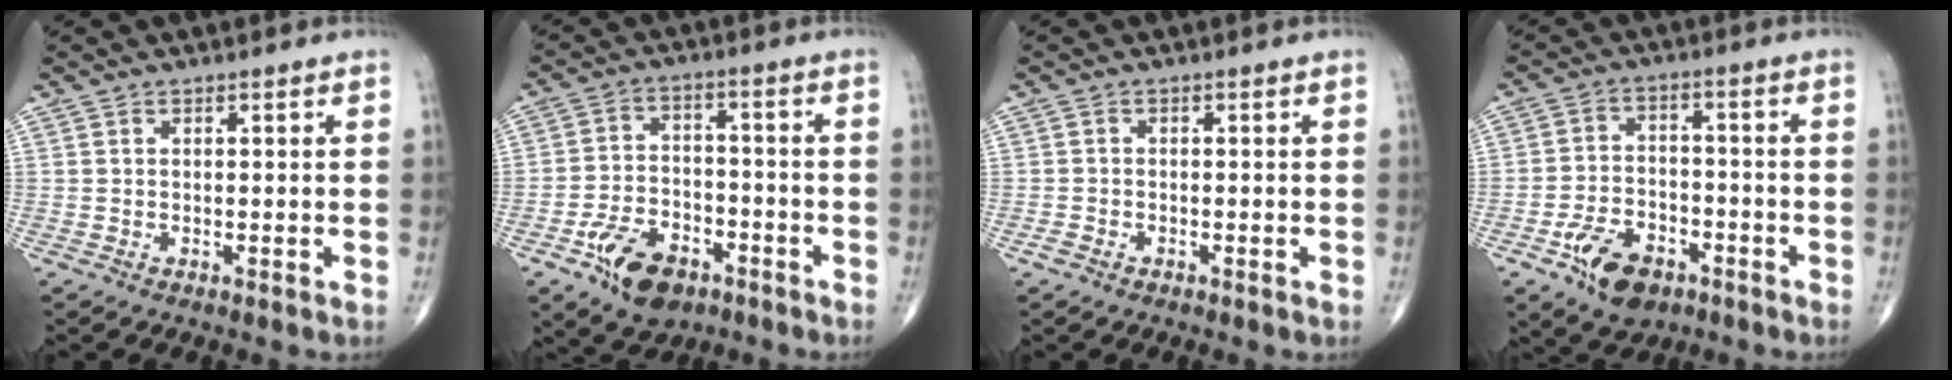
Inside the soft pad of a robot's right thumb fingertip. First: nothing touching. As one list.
[{"total": 11.2, "force": [-6.1, 6.7, 6.5], "torque": [-0.093, 0.030, -0.101]}, {"total": 1.5, "force": [-0.9, 0.9, 0.7], "torque": [-0.017, 0.003, -0.017]}, {"total": 10.1, "force": [-5.4, 6.2, 5.9], "torque": [-0.084, 0.026, -0.088]}]